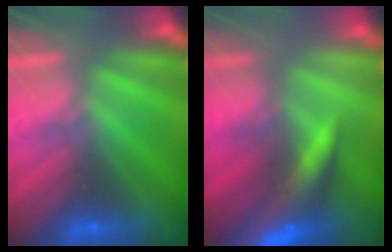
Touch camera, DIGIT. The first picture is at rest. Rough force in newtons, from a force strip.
{"total": 8.9}